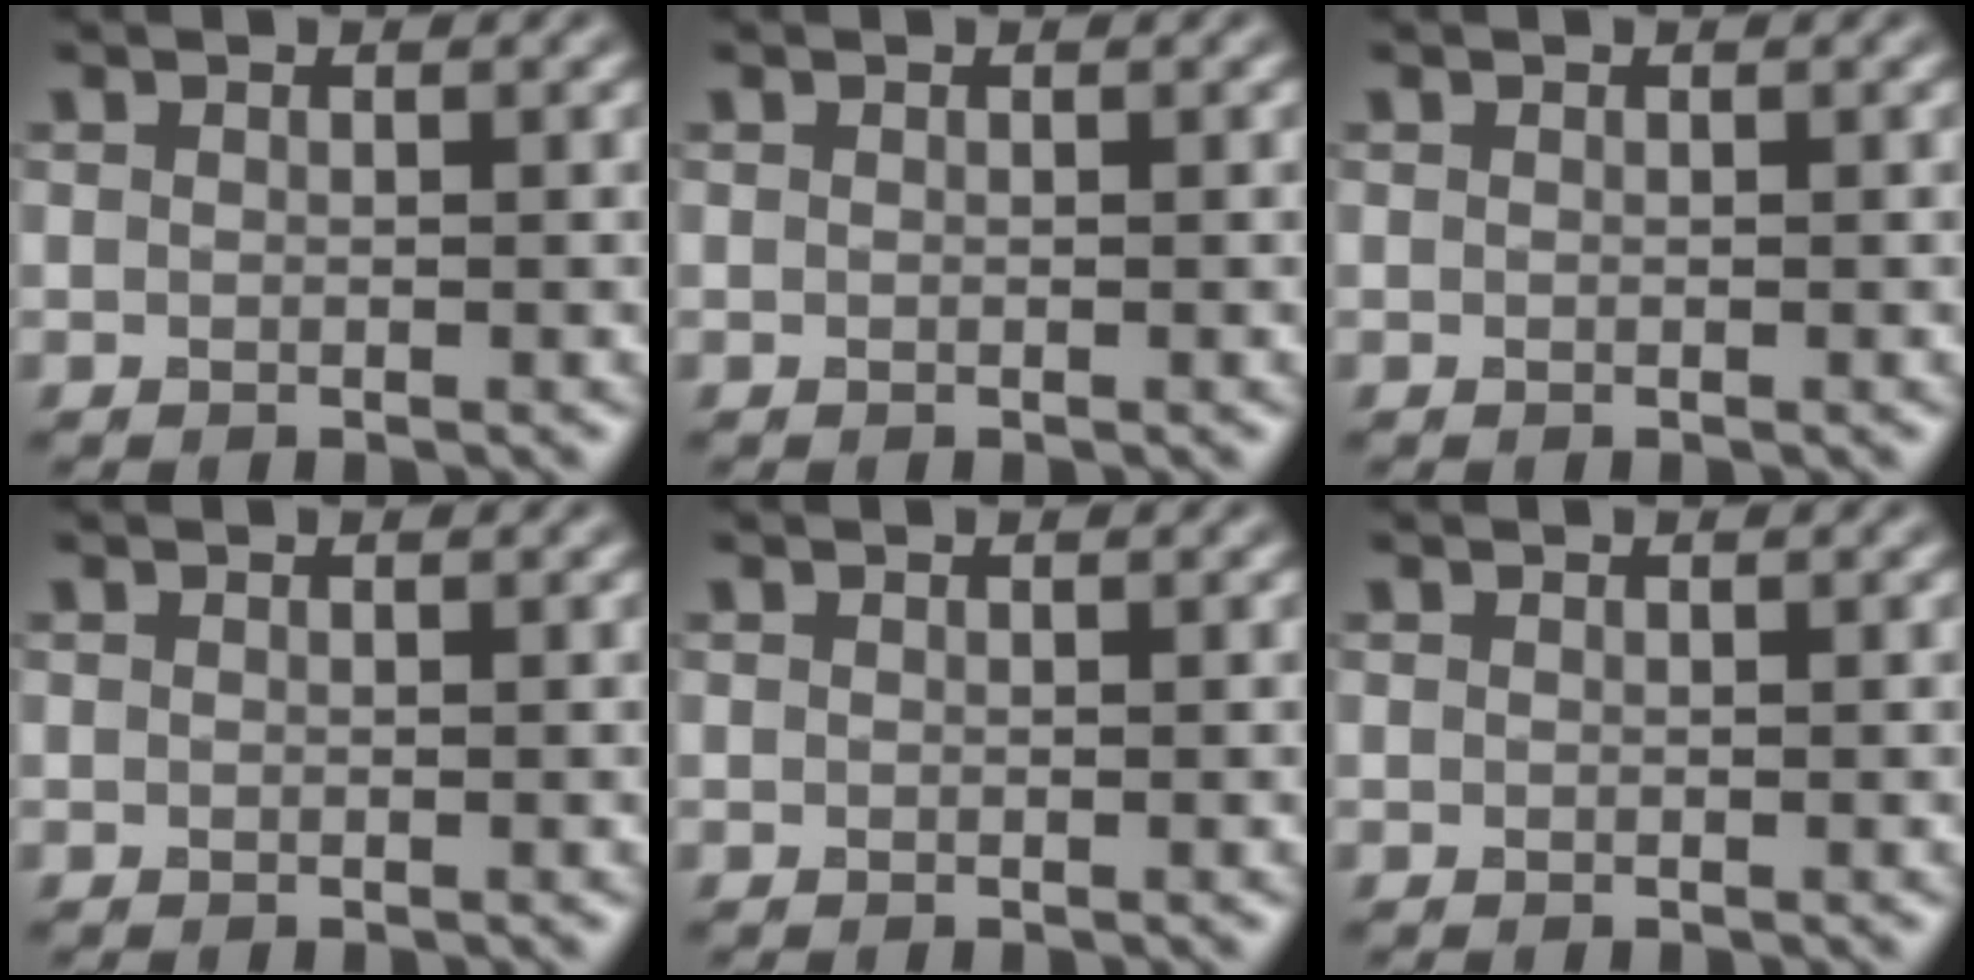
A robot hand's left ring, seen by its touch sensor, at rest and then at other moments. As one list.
[{"total": 0.0}, {"total": 0.0}, {"total": 0.0}, {"total": 0.0}, {"total": 0.0}]